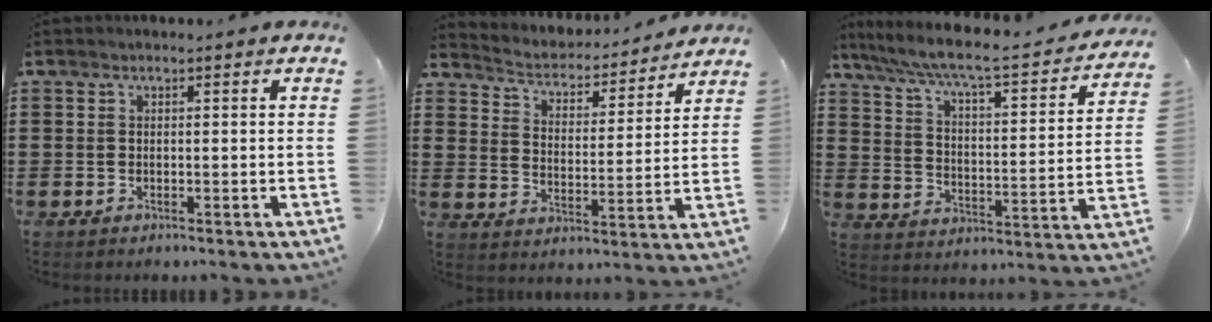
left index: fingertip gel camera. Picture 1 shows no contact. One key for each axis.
{"total": 3.2, "fx": 3.1, "fy": 0.5, "fz": 0.4, "tx": -0.029, "ty": -0.032, "tz": 0.044}
{"total": 6.3, "fx": 5.3, "fy": 0.3, "fz": 3.4, "tx": -0.089, "ty": -0.038, "tz": 0.082}